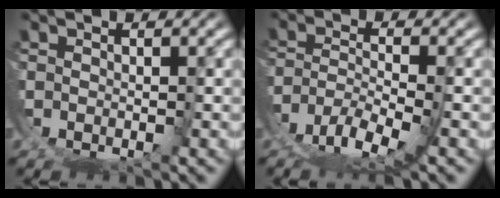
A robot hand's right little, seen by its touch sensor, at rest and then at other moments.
{"total": 4.6, "force": [-2.4, 1.0, 3.8], "torque": [-0.060, -0.017, -0.034]}